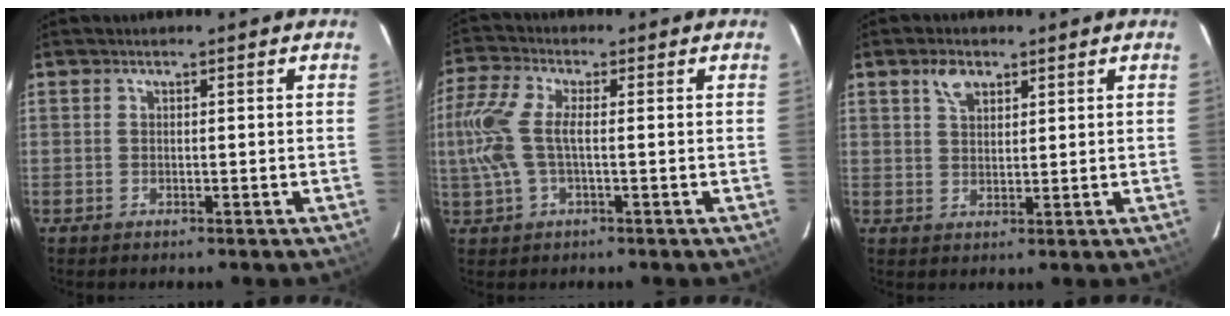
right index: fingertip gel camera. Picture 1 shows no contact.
{"total": 10.3, "force": [-0.4, 4.1, 9.5], "torque": [-0.207, 0.009, -0.009]}
{"total": 4.0, "force": [2.4, 2.3, 2.3], "torque": [-0.038, 0.011, 0.044]}